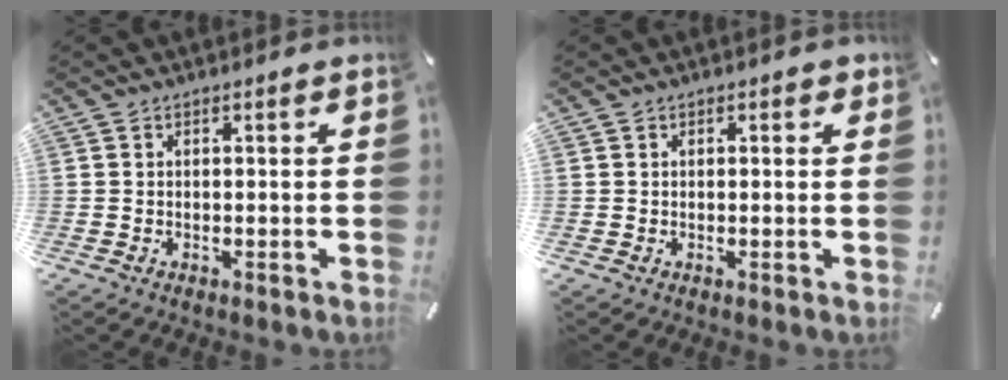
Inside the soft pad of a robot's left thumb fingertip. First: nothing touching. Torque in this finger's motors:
{"motor_torque": [0.02, 0.10, -0.03, 0.06, -0.16]}